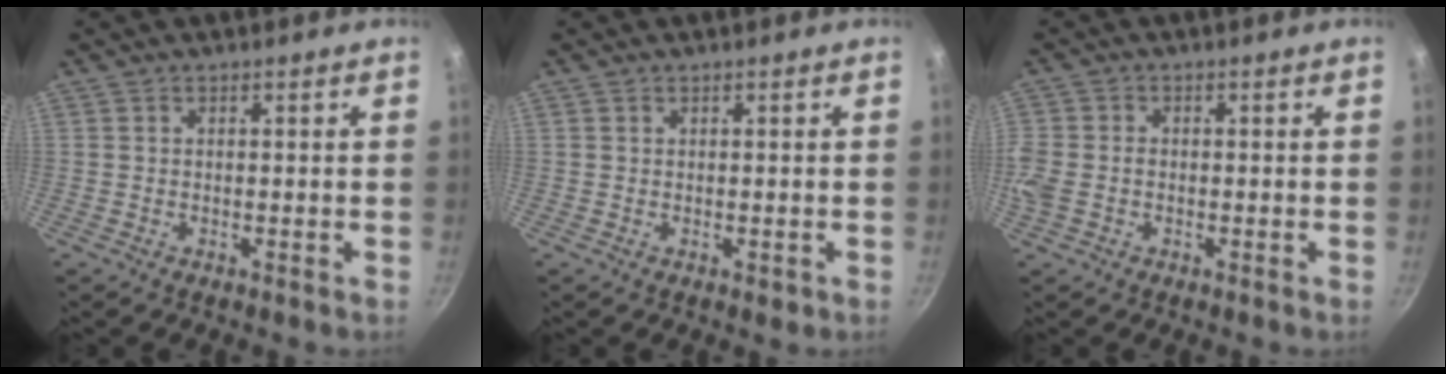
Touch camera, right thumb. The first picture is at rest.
{"total": 1.0, "force": [0.0, 0.8, 0.7], "torque": [-0.005, 0.000, 0.000]}
{"total": 5.9, "force": [-1.3, 4.4, 3.7], "torque": [-0.090, 0.003, -0.033]}